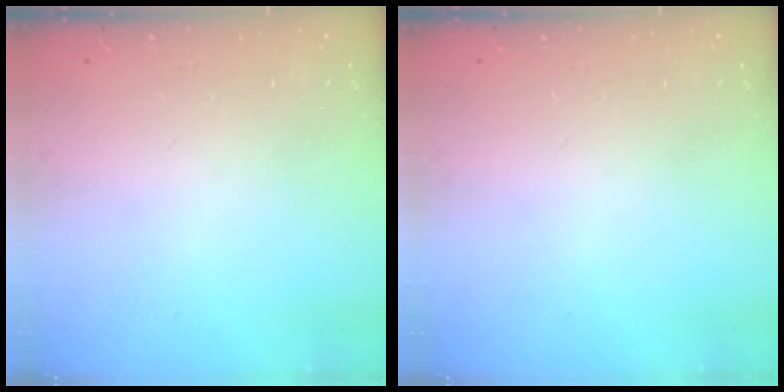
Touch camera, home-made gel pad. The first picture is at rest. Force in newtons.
{"total": 0.0}